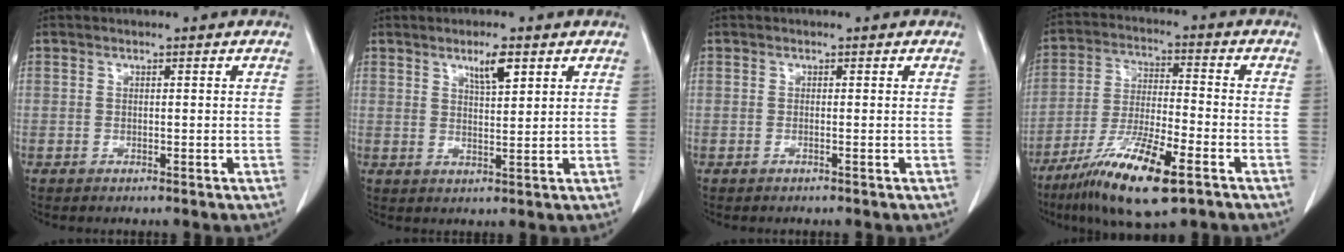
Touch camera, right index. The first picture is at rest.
{"total": 4.1, "force": [2.4, 0.5, 3.3], "torque": [-0.055, -0.002, 0.041]}
{"total": 0.0}
{"total": 13.9, "force": [-8.1, 2.2, 11.1], "torque": [-0.211, -0.025, -0.142]}